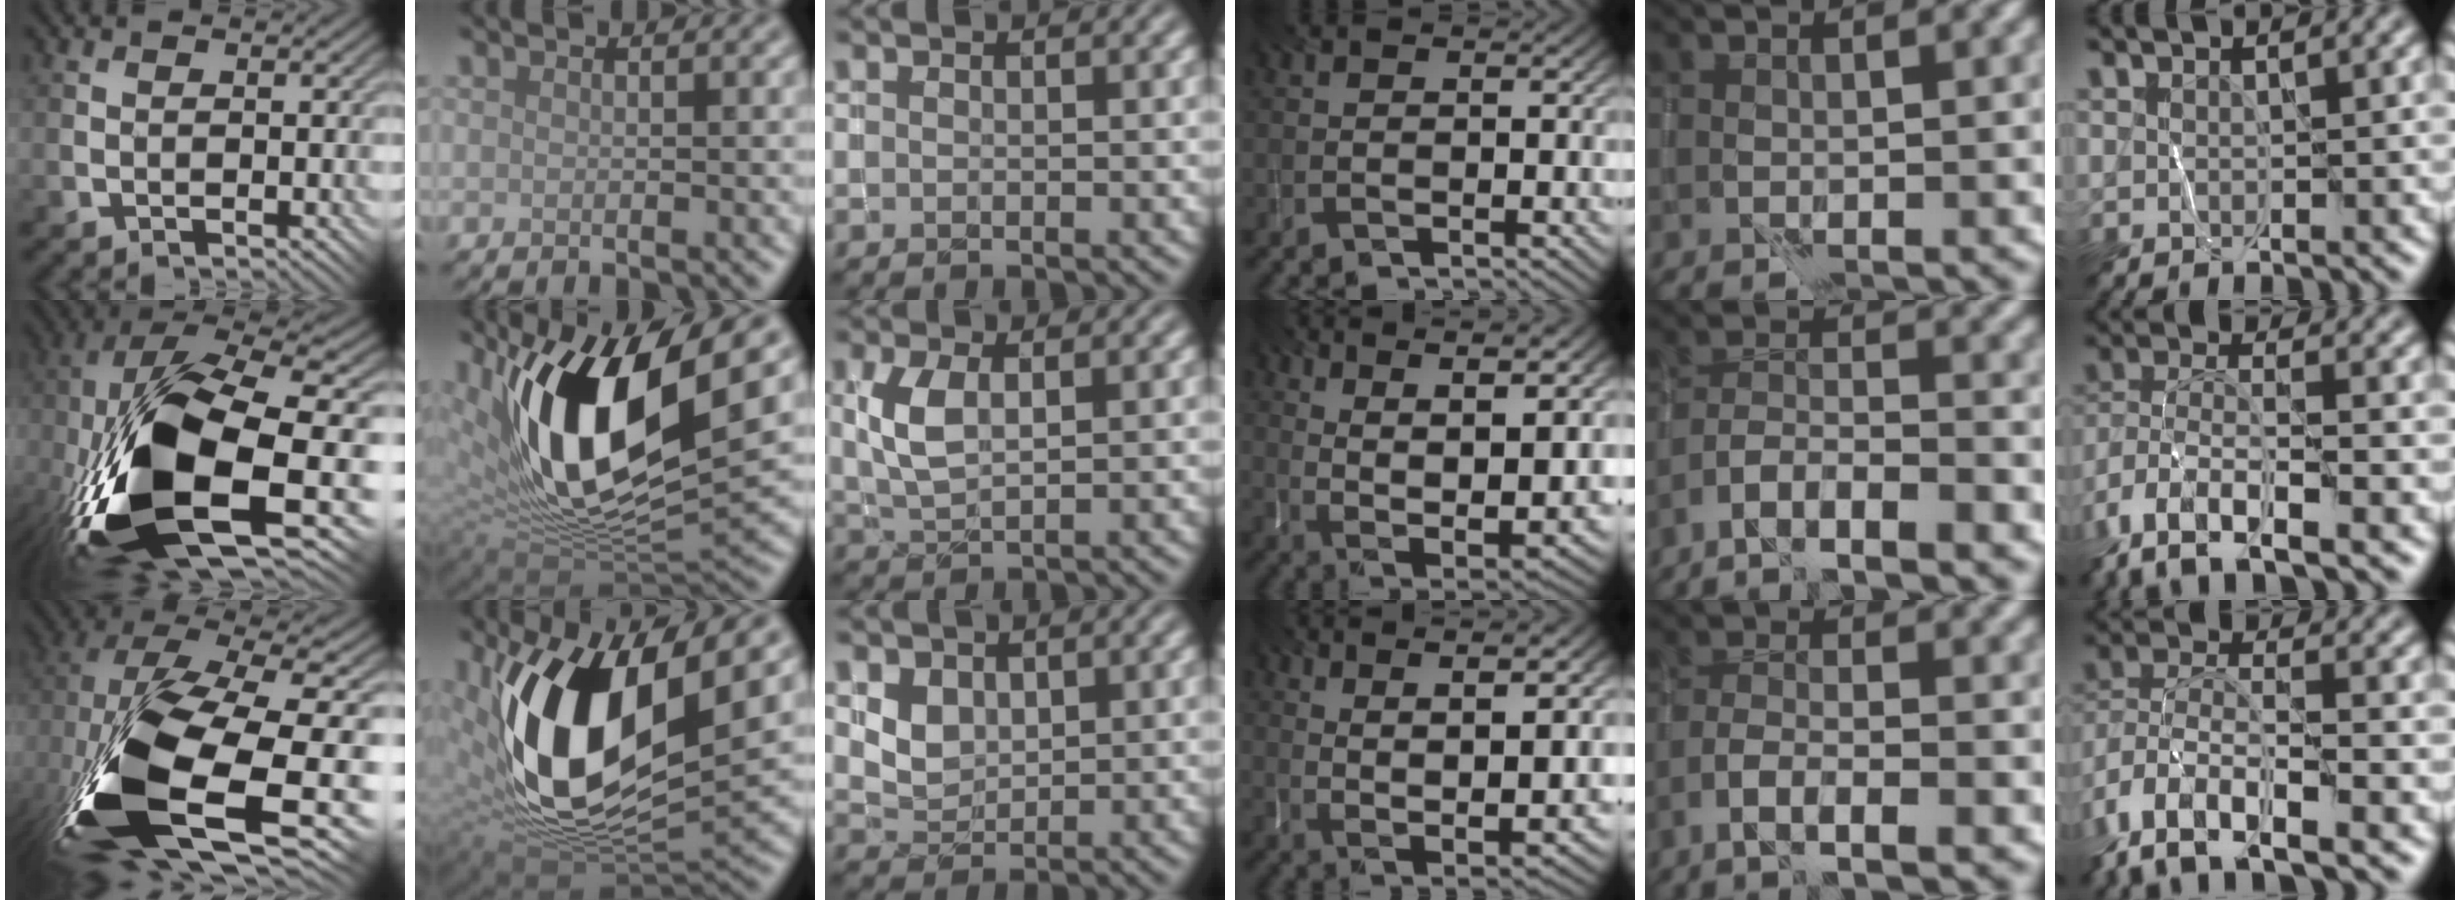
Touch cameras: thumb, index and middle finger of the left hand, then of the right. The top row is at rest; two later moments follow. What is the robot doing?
{"motion": "wrap", "object": "yarn"}